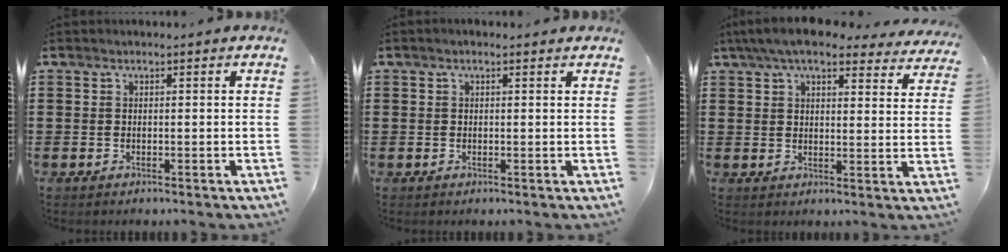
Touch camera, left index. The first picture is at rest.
{"total": 0.6, "force": [0.3, 0.1, 0.4], "torque": [-0.008, 0.002, 0.006]}
{"total": 7.3, "force": [6.2, 1.2, 3.6], "torque": [-0.081, -0.016, 0.112]}